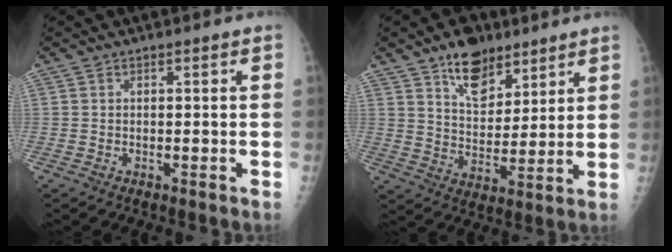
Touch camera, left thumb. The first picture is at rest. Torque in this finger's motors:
{"motor_torque": [1.71, 0.55, 0.90, -0.39, 0.08]}